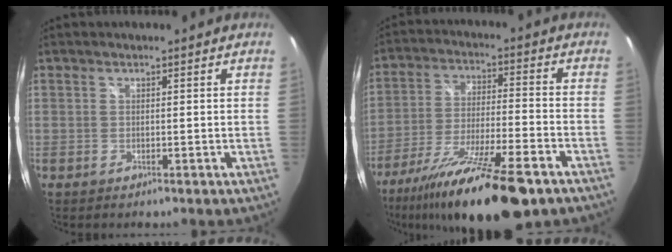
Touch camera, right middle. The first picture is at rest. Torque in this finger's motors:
{"motor_torque": [1.43, -0.71, 0.60, 0.21]}